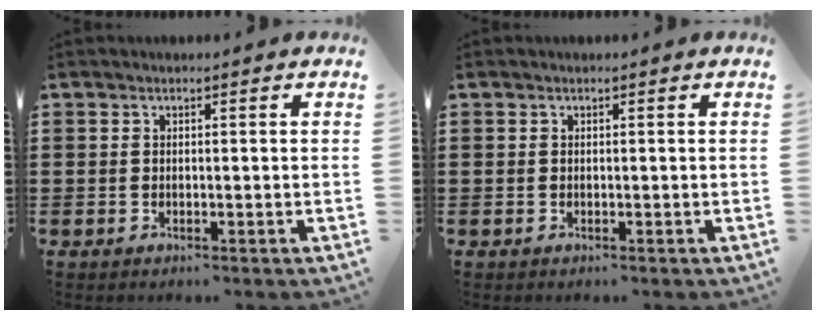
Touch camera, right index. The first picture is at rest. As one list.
[{"total": 0.0}]